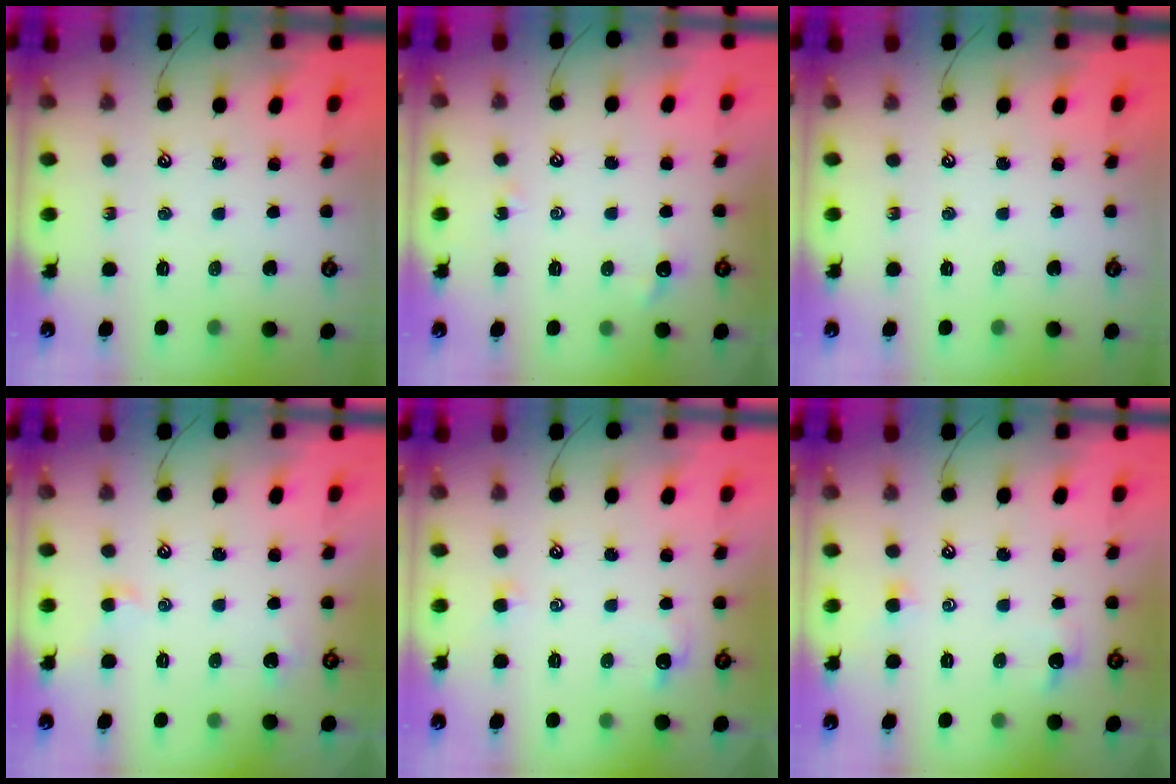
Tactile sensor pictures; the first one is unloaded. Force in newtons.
{"total": 2.4, "press": 2.3, "slide": 0.6}
{"total": 0.0}
{"total": 0.5, "press": 0.2, "slide": 0.5}
{"total": 1.0, "press": 0.8, "slide": 0.6}
{"total": 0.9, "press": 0.7, "slide": 0.6}